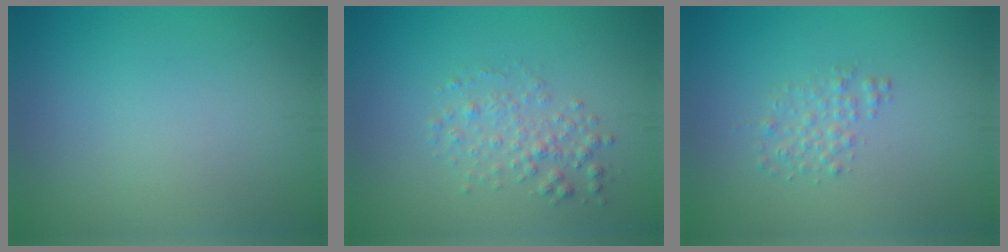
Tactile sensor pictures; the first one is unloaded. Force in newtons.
{"total": 2.2, "press": 2.2, "slide": 0.0}
{"total": 1.6, "press": 1.6, "slide": 0.0}